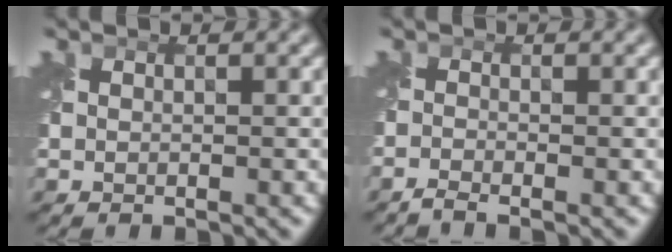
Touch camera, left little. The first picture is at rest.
{"total": 1.2, "force": [-1.1, 0.0, 0.5], "torque": [-0.011, -0.011, -0.031]}